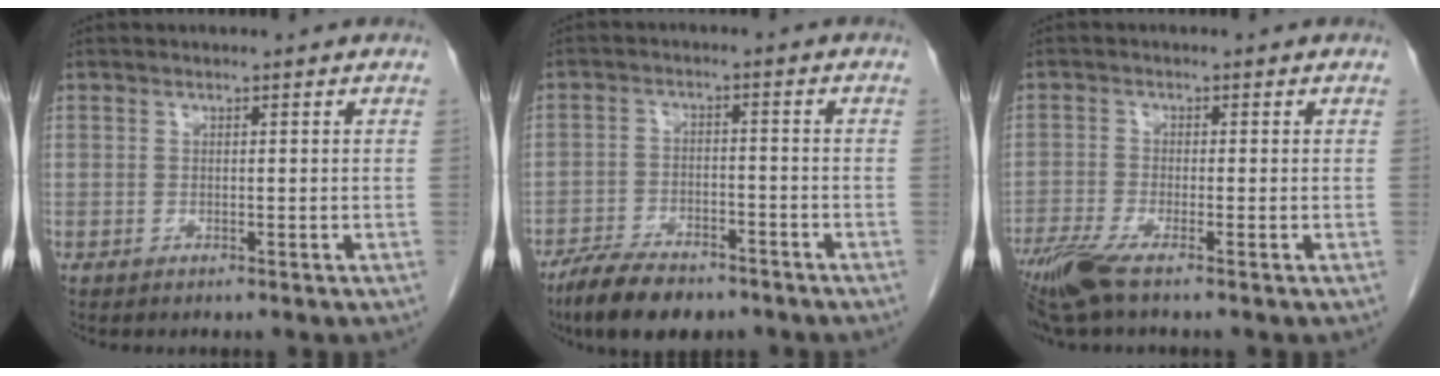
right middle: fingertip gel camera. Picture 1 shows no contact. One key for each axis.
{"total": 9.9, "fx": -7.7, "fy": 3.4, "fz": 5.2, "tx": -0.092, "ty": -0.013, "tz": -0.130}
{"total": 5.6, "fx": -3.9, "fy": 0.4, "fz": 3.9, "tx": -0.082, "ty": -0.017, "tz": -0.080}